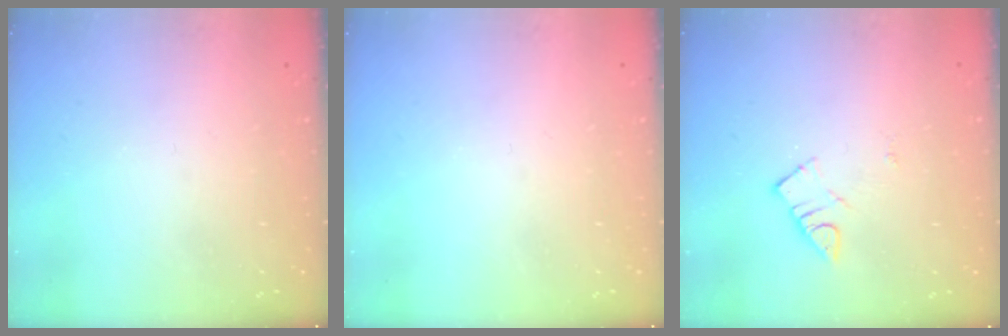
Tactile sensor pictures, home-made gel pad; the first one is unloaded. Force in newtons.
{"total": 0.0}
{"total": 3.1, "press": 3.0, "slide": 0.4}